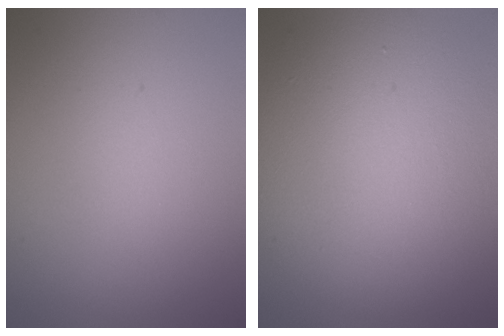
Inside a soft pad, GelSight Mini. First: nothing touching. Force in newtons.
{"total": 10.2, "press": 10.2, "slide": 0.9}